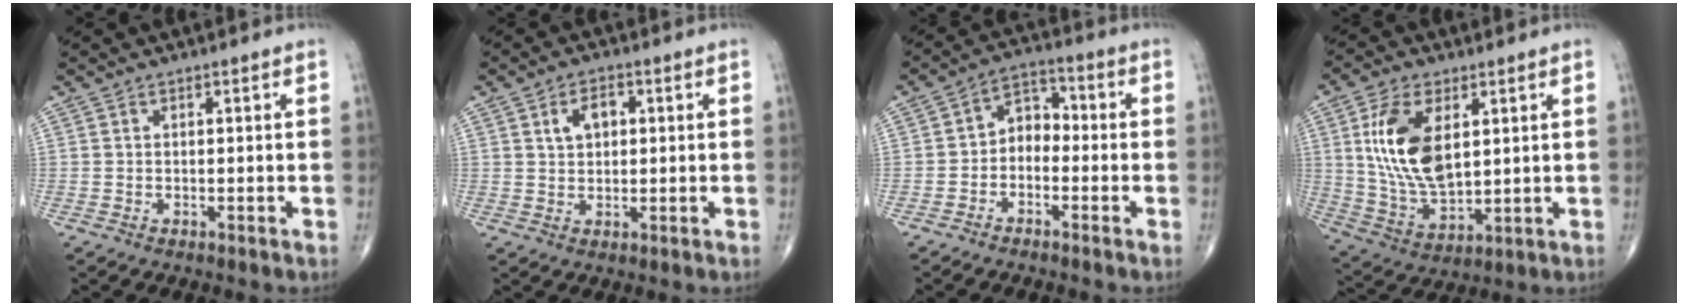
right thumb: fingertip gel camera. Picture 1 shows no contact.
{"total": 4.7, "force": [1.4, 3.0, 3.3], "torque": [-0.044, 0.004, 0.022]}
{"total": 5.8, "force": [-1.6, 4.2, 3.6], "torque": [-0.035, 0.035, -0.047]}
{"total": 15.1, "force": [3.8, 8.1, 12.2], "torque": [-0.227, -0.018, 0.081]}